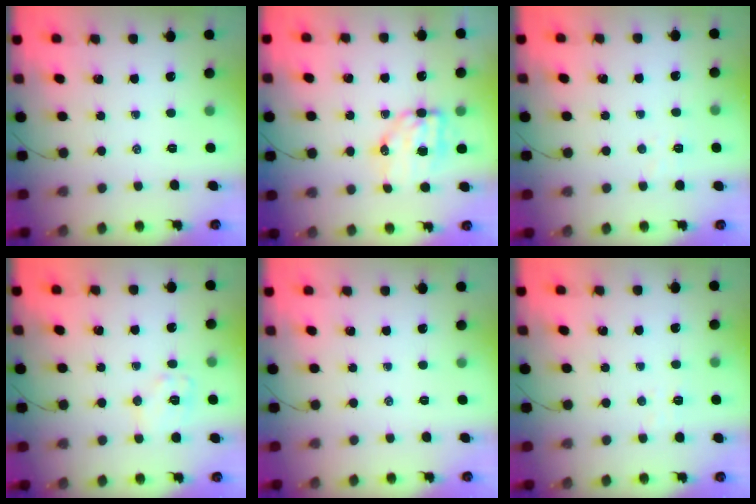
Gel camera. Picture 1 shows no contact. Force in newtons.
{"total": 7.9, "press": 7.8, "slide": 1.3}
{"total": 3.1, "press": 2.9, "slide": 0.9}
{"total": 8.3, "press": 8.3, "slide": 1.0}
{"total": 0.0}
{"total": 3.1, "press": 3.0, "slide": 0.6}